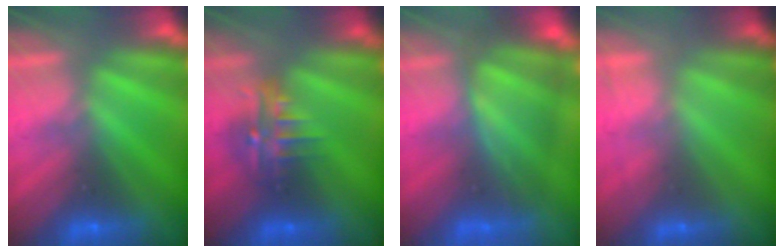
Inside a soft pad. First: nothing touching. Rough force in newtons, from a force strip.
{"total": 5.3}
{"total": 4.9}
{"total": 2.2}